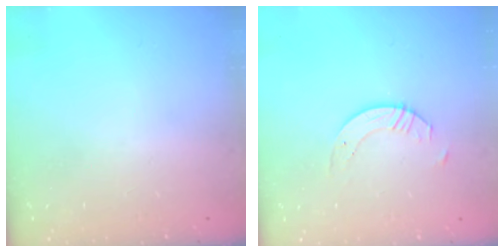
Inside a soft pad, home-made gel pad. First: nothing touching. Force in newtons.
{"total": 3.5, "press": 3.5, "slide": 0.4}